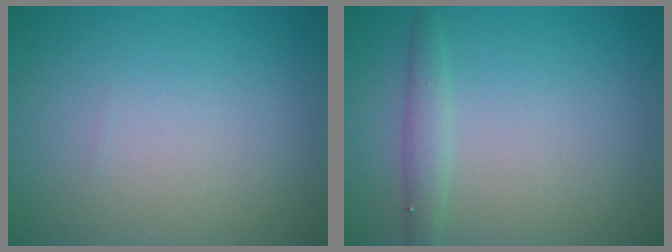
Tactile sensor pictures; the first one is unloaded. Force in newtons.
{"total": 1.6, "press": 1.6, "slide": 0.0}